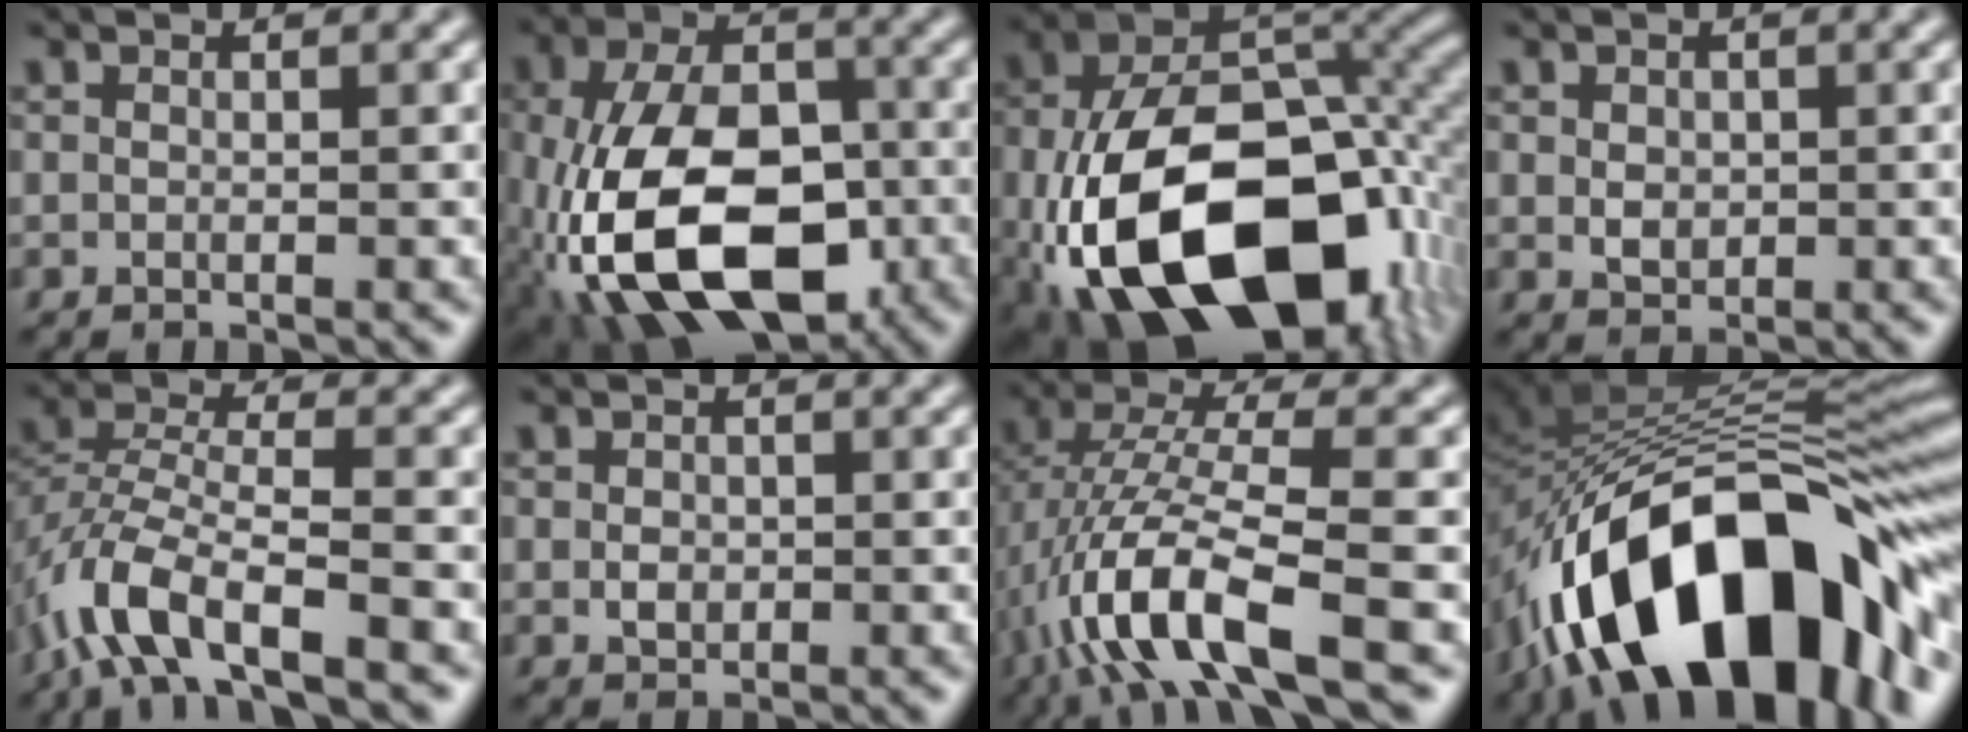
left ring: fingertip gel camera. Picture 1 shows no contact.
{"total": 13.6, "force": [-4.5, 7.9, 10.1], "torque": [-0.206, -0.017, -0.081]}
{"total": 19.5, "force": [-6.7, 11.7, 14.1], "torque": [-0.270, -0.036, -0.092]}
{"total": 1.7, "force": [0.2, 1.4, 1.0], "torque": [-0.019, -0.002, 0.005]}
{"total": 7.3, "force": [-4.3, 2.8, 5.3], "torque": [-0.105, -0.001, -0.090]}
{"total": 1.5, "force": [0.0, 1.2, 0.8], "torque": [-0.016, -0.003, -0.002]}
{"total": 9.9, "force": [-3.9, 2.9, 8.6], "torque": [-0.175, 0.010, -0.081]}
{"total": 17.6, "force": [-9.1, 8.4, 12.4], "torque": [-0.193, 0.012, -0.155]}